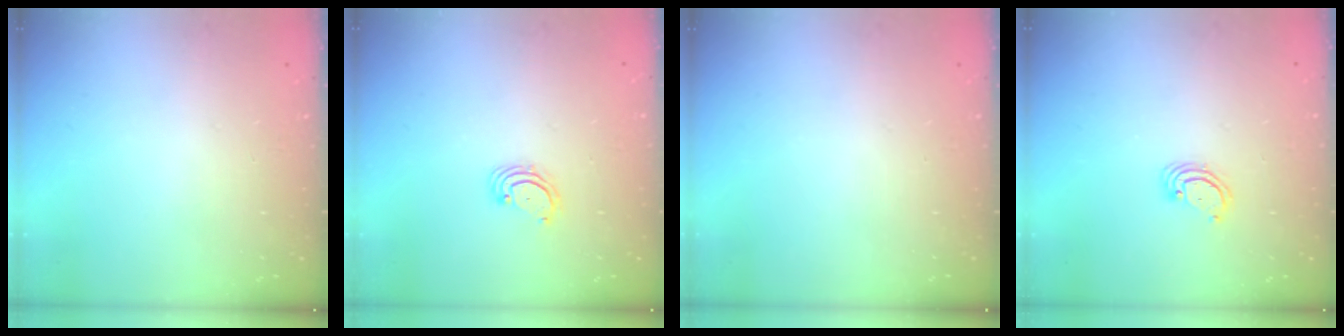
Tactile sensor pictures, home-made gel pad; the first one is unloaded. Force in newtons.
{"total": 2.6, "press": 2.6, "slide": 0.3}
{"total": 0.0}
{"total": 3.0, "press": 3.0, "slide": 0.3}